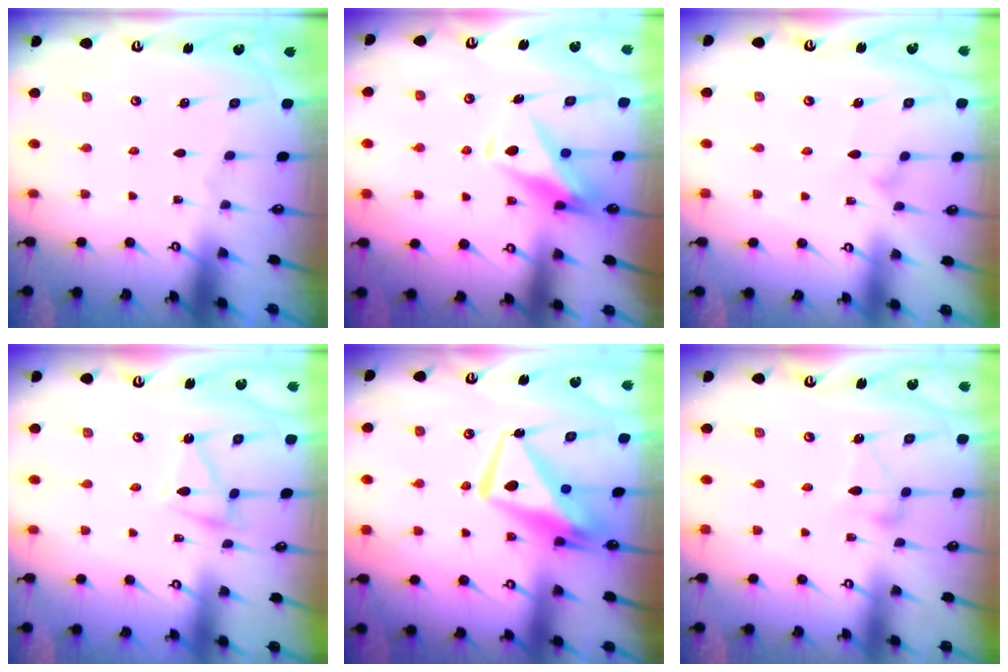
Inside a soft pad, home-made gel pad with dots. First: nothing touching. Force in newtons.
{"total": 8.8, "press": 8.7, "slide": 0.9}
{"total": 5.9, "press": 5.9, "slide": 0.3}
{"total": 7.3, "press": 7.2, "slide": 0.4}
{"total": 10.5, "press": 10.4, "slide": 1.3}
{"total": 9.1, "press": 9.1, "slide": 0.1}